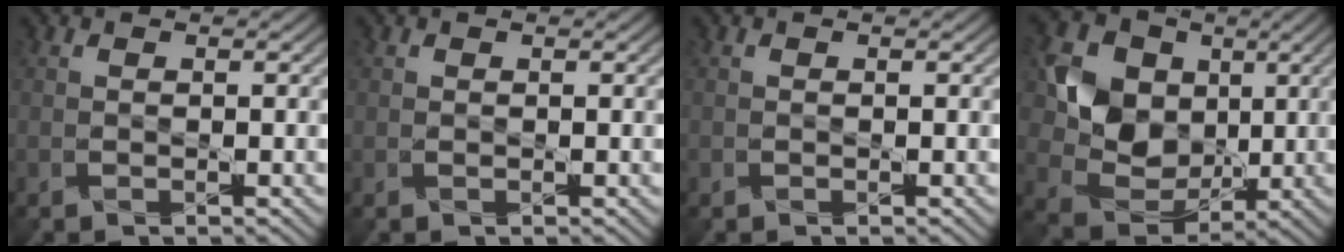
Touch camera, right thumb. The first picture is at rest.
{"total": 0.0}
{"total": 0.0}
{"total": 9.6, "force": [2.2, 8.2, 4.5], "torque": [-0.116, -0.006, 0.035]}